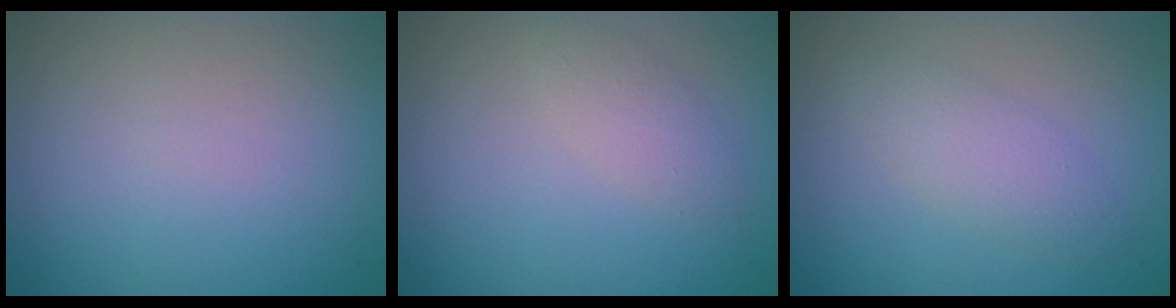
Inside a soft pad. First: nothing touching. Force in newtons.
{"total": 1.5, "press": 1.5, "slide": 0.0}
{"total": 2.3, "press": 2.3, "slide": 0.1}